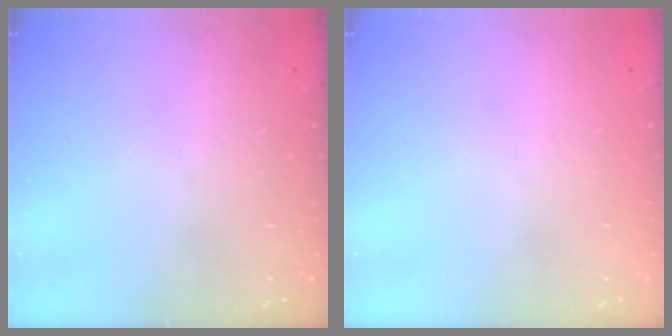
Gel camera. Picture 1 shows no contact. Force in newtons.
{"total": 0.0}